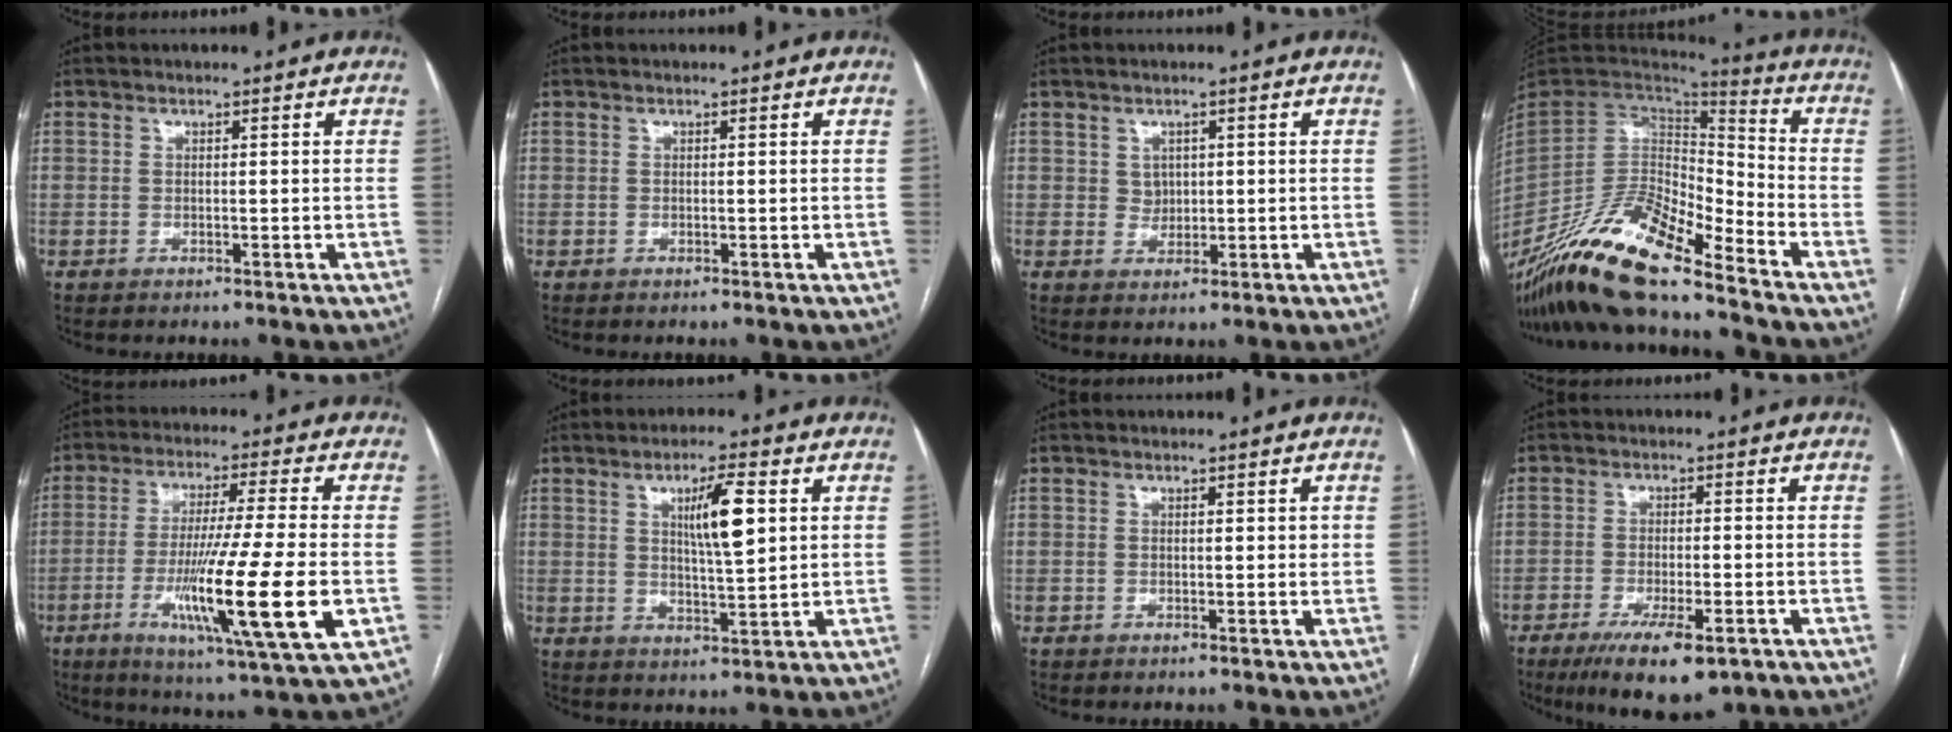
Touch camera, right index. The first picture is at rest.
{"total": 0.0}
{"total": 2.1, "force": [0.6, 1.8, 0.9], "torque": [-0.013, -0.003, 0.011]}
{"total": 20.5, "force": [-15.3, 3.6, 13.2], "torque": [-0.278, -0.017, -0.288]}
{"total": 17.7, "force": [-4.5, -0.3, 17.2], "torque": [-0.296, -0.033, -0.078]}
{"total": 7.6, "force": [2.3, 0.9, 7.2], "torque": [-0.123, 0.001, 0.041]}
{"total": 0.7, "force": [0.3, 0.4, 0.6], "torque": [-0.007, 0.001, 0.004]}
{"total": 10.1, "force": [-6.2, 2.5, 7.6], "torque": [-0.126, -0.021, -0.093]}